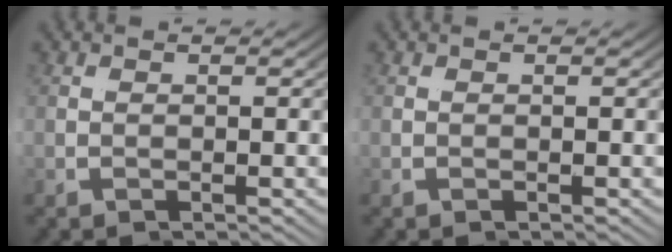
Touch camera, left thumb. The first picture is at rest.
{"total": 0.0}